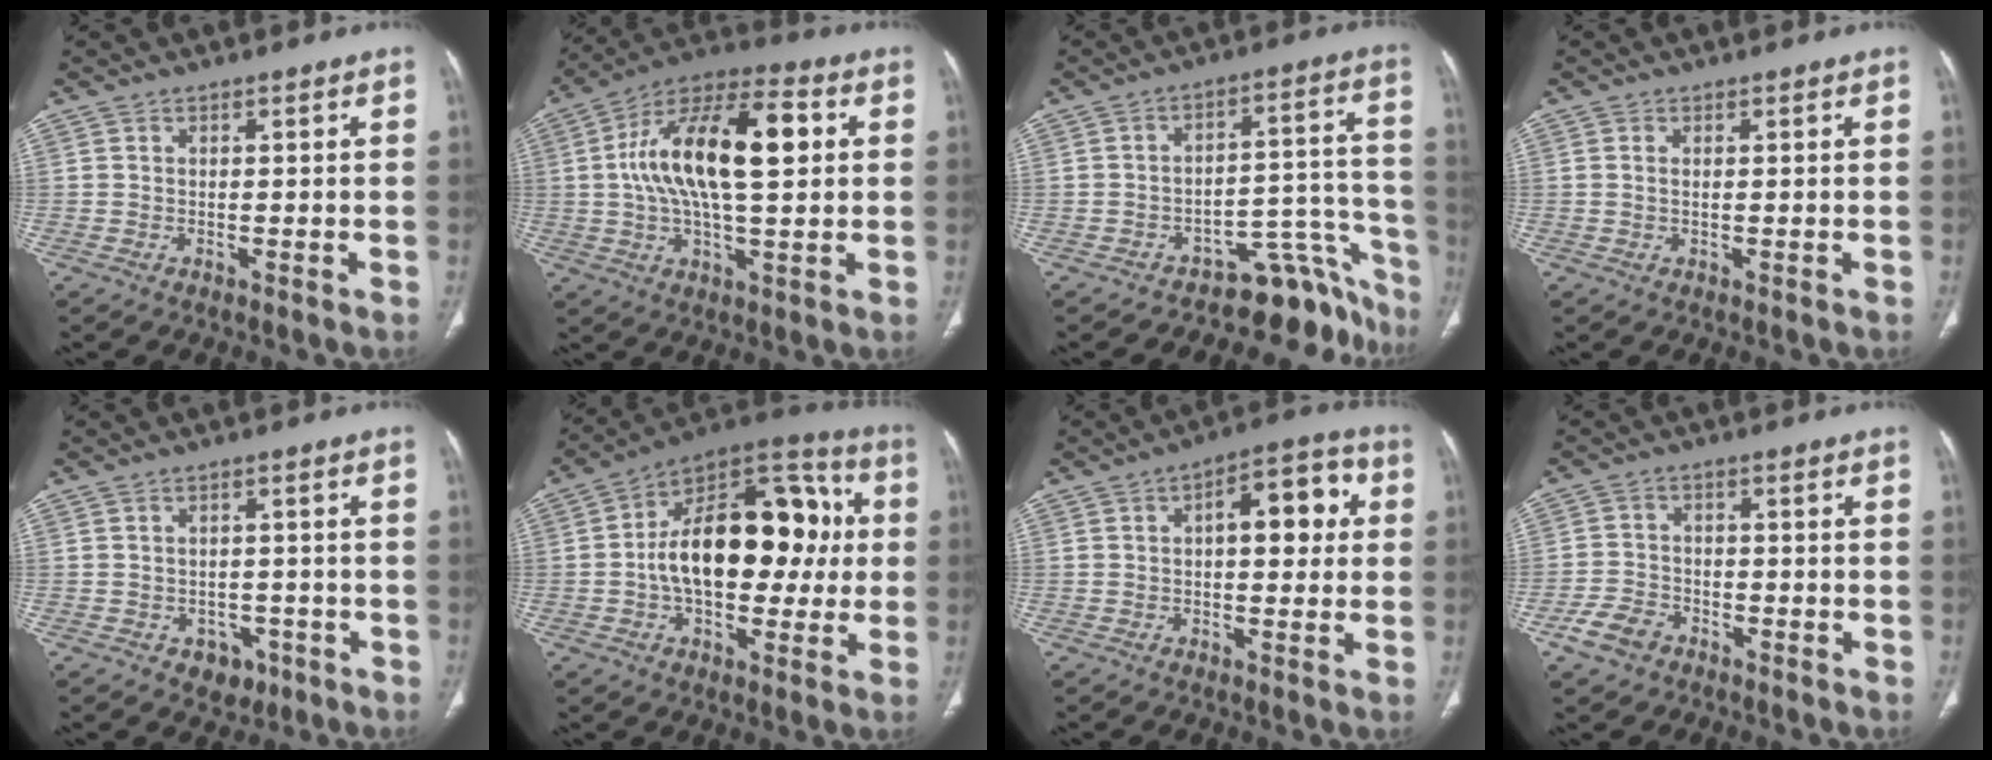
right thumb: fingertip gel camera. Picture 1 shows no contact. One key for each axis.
{"total": 20.0, "fx": 3.0, "fy": 8.4, "fz": 17.9, "tx": -0.309, "ty": 0.025, "tz": 0.043}
{"total": 16.5, "fx": -12.6, "fy": 7.7, "fz": 7.4, "tx": -0.005, "ty": 0.133, "tz": -0.163}
{"total": 0.8, "fx": 0.2, "fy": 0.3, "fz": 0.7, "tx": -0.022, "ty": 0.001, "tz": 0.006}
{"total": 4.5, "fx": -2.1, "fy": 3.6, "fz": 1.8, "tx": -0.001, "ty": 0.015, "tz": -0.019}
{"total": 23.8, "fx": 0.9, "fy": 13.8, "fz": 19.3, "tx": -0.268, "ty": 0.041, "tz": 0.009}
{"total": 10.7, "fx": 1.9, "fy": 5.1, "fz": 9.2, "tx": -0.097, "ty": 0.024, "tz": 0.021}
{"total": 5.5, "fx": -3.3, "fy": 3.8, "fz": 2.4, "tx": -0.044, "ty": 0.020, "tz": -0.057}